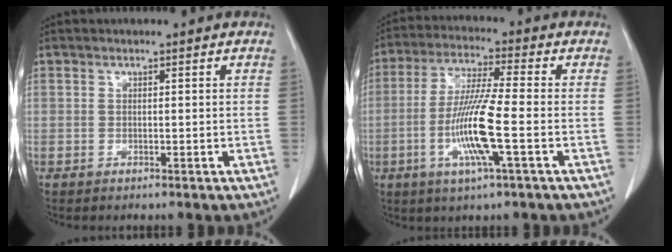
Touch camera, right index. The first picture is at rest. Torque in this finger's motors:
{"motor_torque": [1.70, -0.42, 0.52, 0.12]}